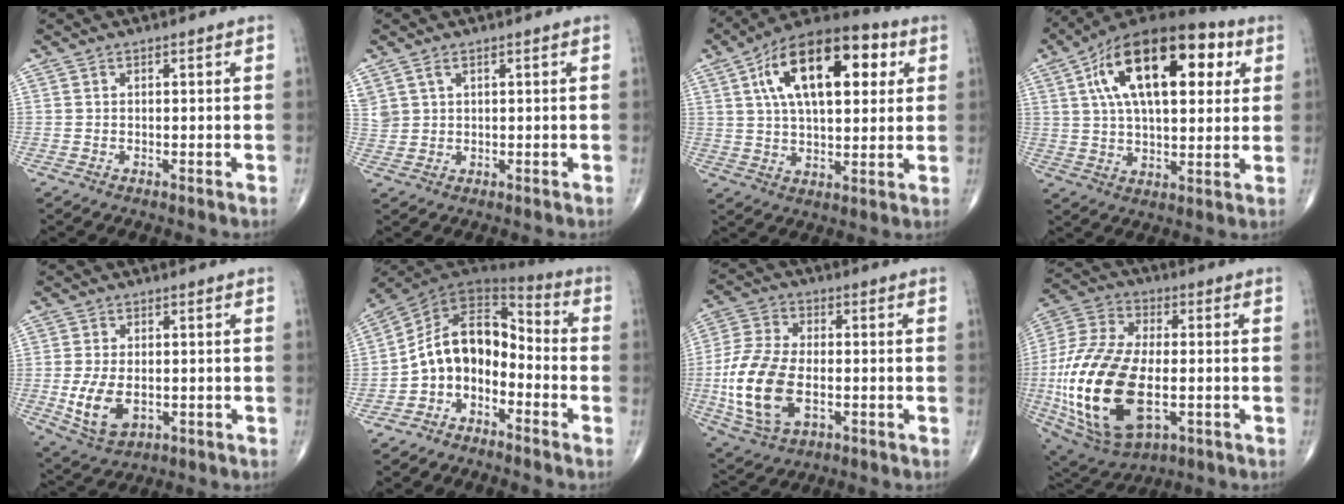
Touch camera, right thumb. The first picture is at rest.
{"total": 3.7, "force": [2.0, 2.3, 2.1], "torque": [-0.048, 0.002, 0.053]}
{"total": 21.1, "force": [6.6, 10.2, 17.2], "torque": [-0.259, 0.011, 0.099]}
{"total": 24.0, "force": [7.8, 11.6, 19.5], "torque": [-0.309, 0.013, 0.122]}
{"total": 8.2, "force": [-1.4, 5.0, 6.4], "torque": [-0.121, -0.008, -0.014]}
{"total": 11.8, "force": [-4.1, 8.0, 7.6], "torque": [-0.101, 0.088, -0.087]}
{"total": 15.7, "force": [-2.8, 9.0, 12.5], "torque": [-0.266, 0.005, -0.048]}
{"total": 26.2, "force": [-4.4, 13.9, 21.8], "torque": [-0.463, -0.005, -0.061]}